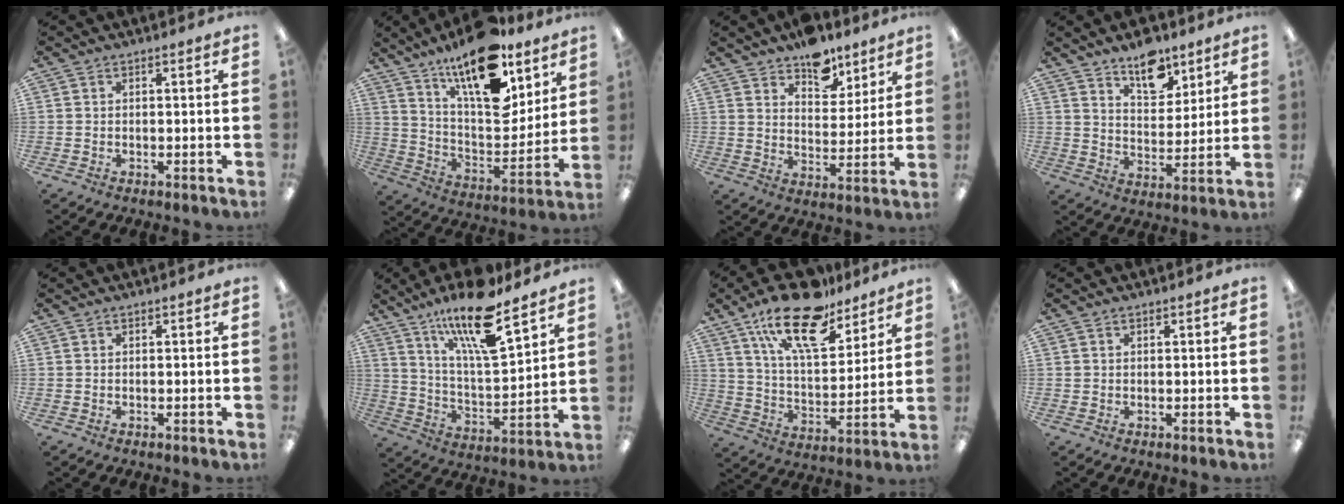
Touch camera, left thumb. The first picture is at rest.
{"total": 20.4, "force": [14.2, 7.9, 12.3], "torque": [-0.196, -0.096, 0.243]}
{"total": 10.1, "force": [8.3, 5.4, 2.3], "torque": [-0.027, -0.057, 0.152]}
{"total": 11.0, "force": [8.3, 5.6, 4.8], "torque": [-0.055, -0.051, 0.145]}
{"total": 0.0}
{"total": 19.2, "force": [13.7, 5.0, 12.5], "torque": [-0.222, -0.077, 0.227]}
{"total": 20.8, "force": [14.6, 8.4, 12.1], "torque": [-0.204, -0.076, 0.252]}
{"total": 0.6, "force": [0.4, 0.4, 0.1], "torque": [-0.003, 0.002, 0.008]}